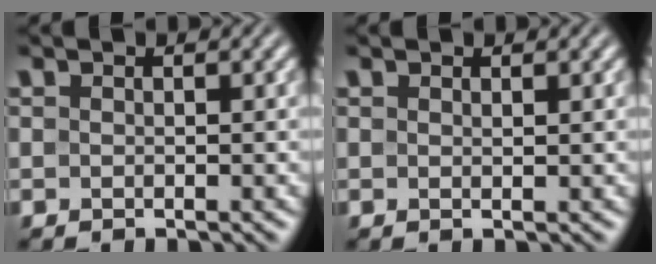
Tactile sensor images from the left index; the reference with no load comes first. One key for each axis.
{"total": 0.5, "fx": 0.4, "fy": 0.0, "fz": 0.4, "tx": -0.004, "ty": 0.000, "tz": 0.007}